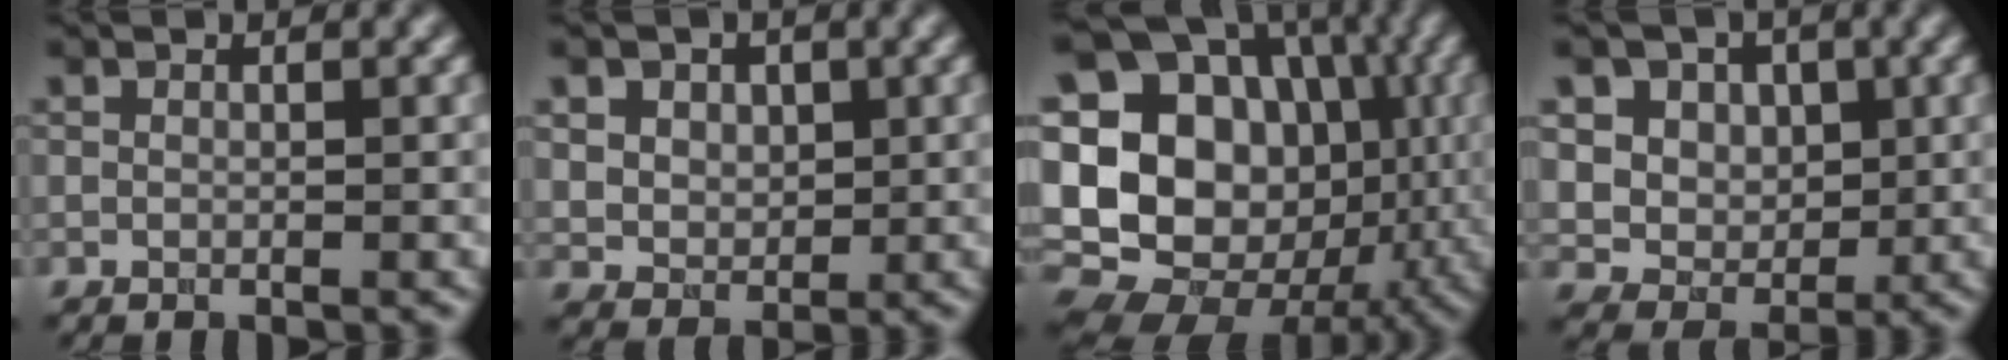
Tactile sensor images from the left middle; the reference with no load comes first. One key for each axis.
{"total": 4.9, "fx": 2.1, "fy": 3.8, "fz": 2.3, "tx": -0.059, "ty": 0.010, "tz": 0.040}
{"total": 20.0, "fx": 1.3, "fy": 16.6, "fz": 11.0, "tx": -0.184, "ty": 0.020, "tz": 0.006}
{"total": 7.9, "fx": 2.7, "fy": 6.6, "fz": 3.4, "tx": -0.058, "ty": 0.004, "tz": 0.041}